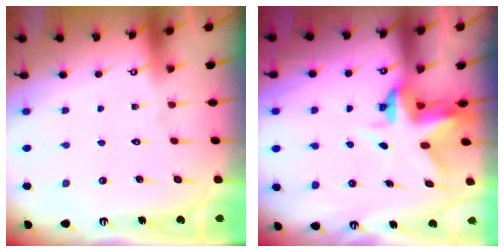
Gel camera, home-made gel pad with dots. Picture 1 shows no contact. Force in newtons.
{"total": 4.0, "press": 4.0, "slide": 0.2}